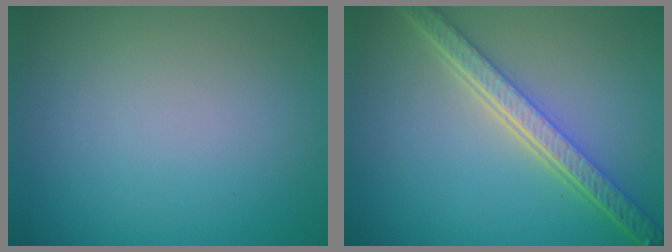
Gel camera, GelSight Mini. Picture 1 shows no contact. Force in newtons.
{"total": 6.0, "press": 4.6, "slide": 3.9}